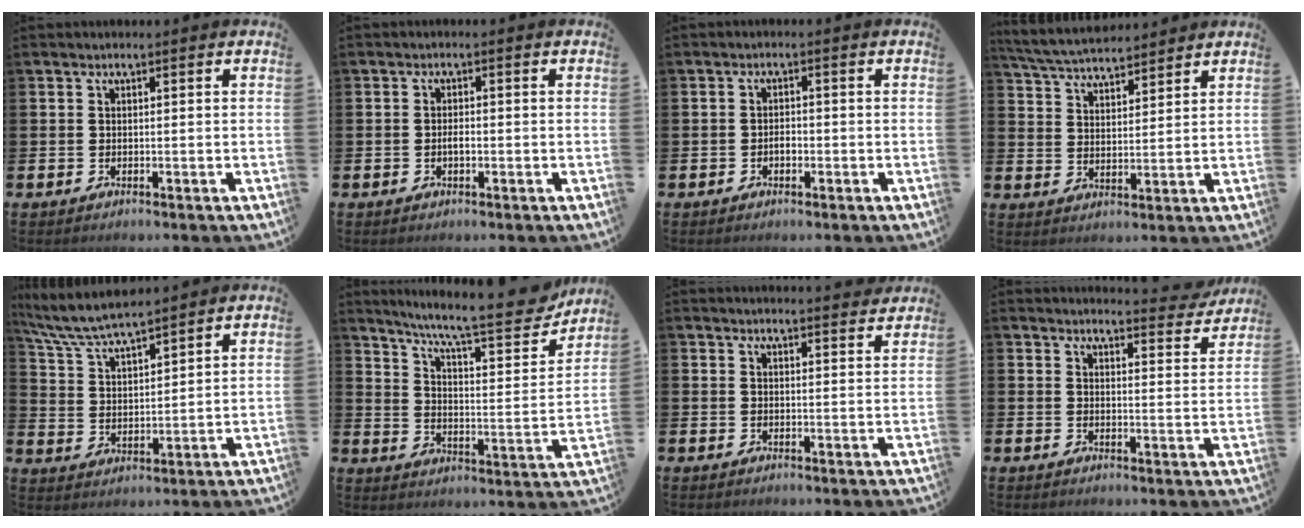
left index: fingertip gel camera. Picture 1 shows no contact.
{"total": 1.3, "force": [-0.3, 0.5, 1.1], "torque": [-0.016, -0.001, -0.007]}
{"total": 1.4, "force": [-0.5, 0.8, 1.0], "torque": [-0.014, 0.001, -0.010]}
{"total": 5.4, "force": [5.2, 0.8, 0.7], "torque": [-0.038, -0.026, 0.095]}
{"total": 6.7, "force": [6.4, 0.6, 1.9], "torque": [-0.066, -0.033, 0.115]}
{"total": 11.1, "force": [9.3, 1.7, 5.9], "torque": [-0.116, -0.062, 0.148]}
{"total": 2.7, "force": [2.7, -0.2, -0.2], "torque": [0.011, -0.022, 0.046]}
{"total": 3.9, "force": [3.9, 0.2, 0.3], "torque": [0.007, -0.035, 0.064]}